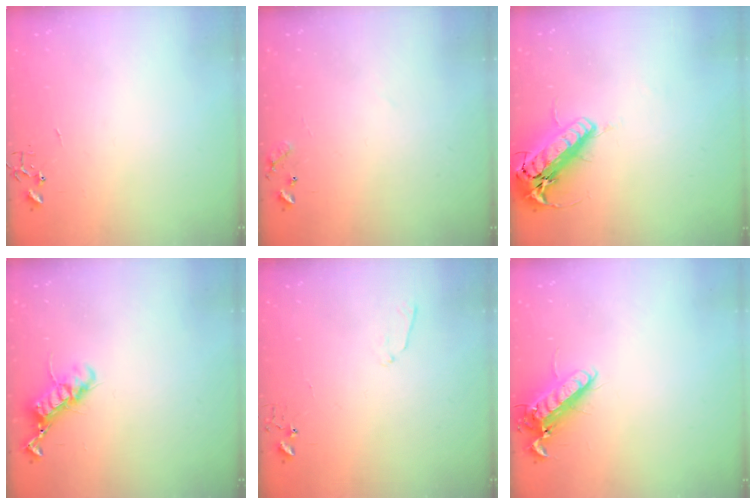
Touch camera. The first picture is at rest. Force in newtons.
{"total": 7.2, "press": 7.2, "slide": 0.5}
{"total": 18.2, "press": 17.8, "slide": 3.8}
{"total": 11.9, "press": 11.8, "slide": 0.9}
{"total": 5.0, "press": 5.0, "slide": 0.7}
{"total": 12.5, "press": 12.3, "slide": 2.1}